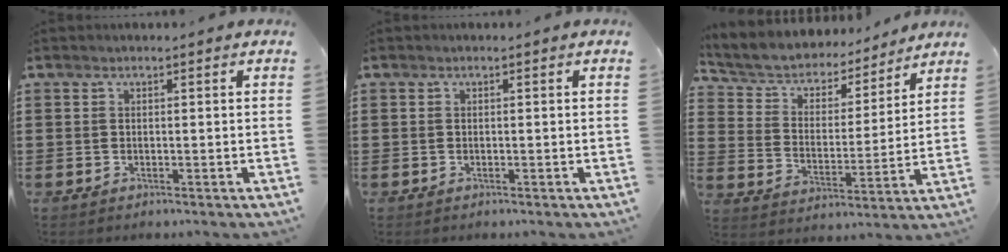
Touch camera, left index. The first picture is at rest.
{"total": 0.0}
{"total": 5.1, "force": [4.8, 1.8, 0.4], "torque": [-0.041, -0.035, 0.077]}